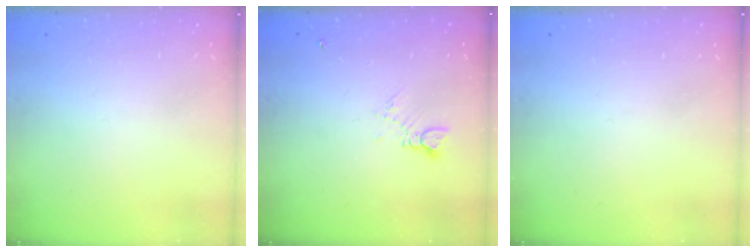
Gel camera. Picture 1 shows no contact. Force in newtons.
{"total": 3.0, "press": 2.9, "slide": 0.4}
{"total": 0.0}